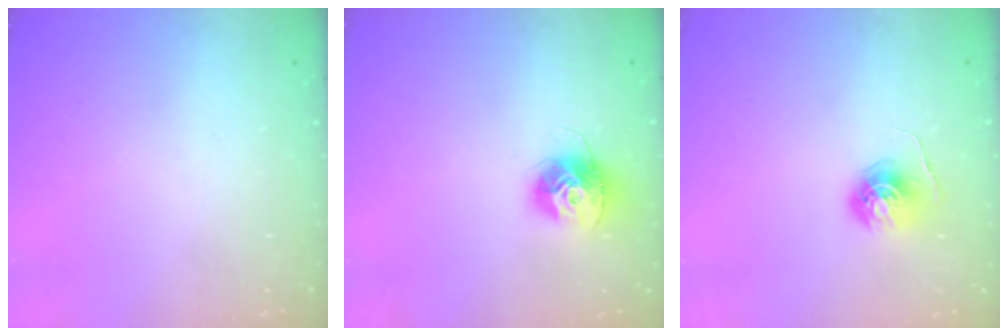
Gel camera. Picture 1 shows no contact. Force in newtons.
{"total": 12.1, "press": 12.1, "slide": 1.1}
{"total": 5.5, "press": 5.5, "slide": 0.3}